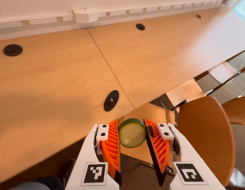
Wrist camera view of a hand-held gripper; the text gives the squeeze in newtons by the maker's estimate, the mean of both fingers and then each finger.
{"total": 8.7, "left": 8.9, "right": 8.6}